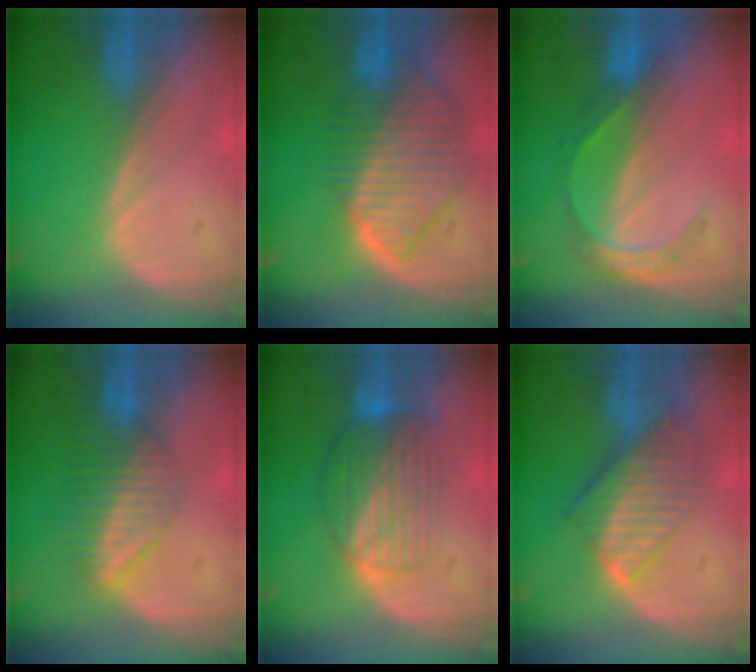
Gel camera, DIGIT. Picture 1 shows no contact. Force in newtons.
{"total": 10.1, "press": 8.7, "slide": 5.1}
{"total": 4.6, "press": 4.6, "slide": 0.2}
{"total": 6.8, "press": 5.8, "slide": 3.5}
{"total": 7.9, "press": 7.1, "slide": 3.5}
{"total": 8.1, "press": 7.1, "slide": 4.0}